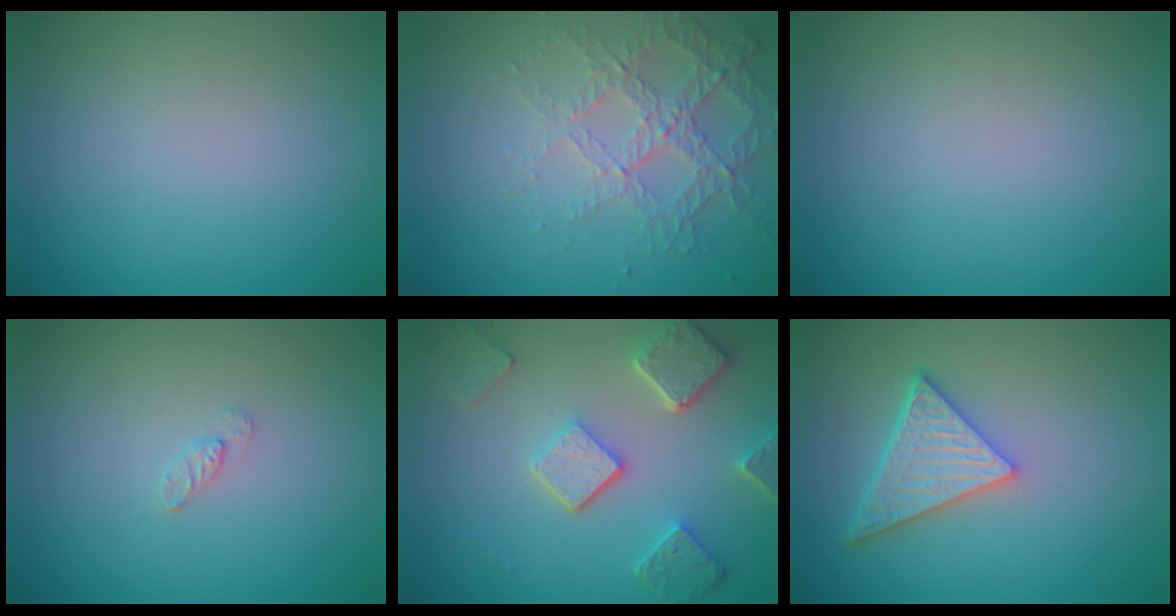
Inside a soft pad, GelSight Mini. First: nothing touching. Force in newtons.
{"total": 4.3, "press": 3.0, "slide": 3.0}
{"total": 0.0}
{"total": 0.9, "press": 0.8, "slide": 0.2}
{"total": 5.3, "press": 4.0, "slide": 3.5}
{"total": 5.0, "press": 4.3, "slide": 2.7}